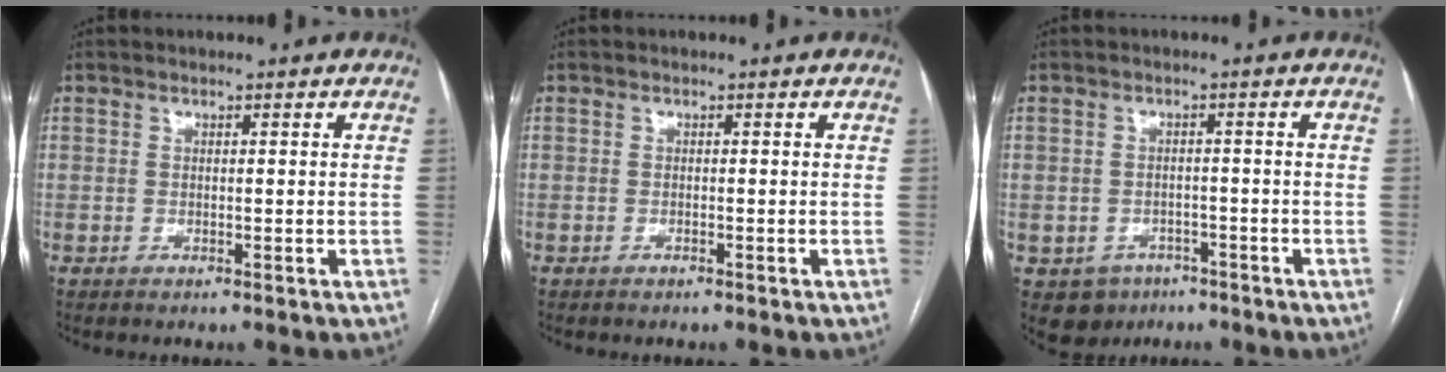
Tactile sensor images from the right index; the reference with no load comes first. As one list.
[{"total": 0.0}, {"total": 4.8, "force": [-2.6, 3.9, 0.8], "torque": [-0.008, 0.007, -0.033]}]